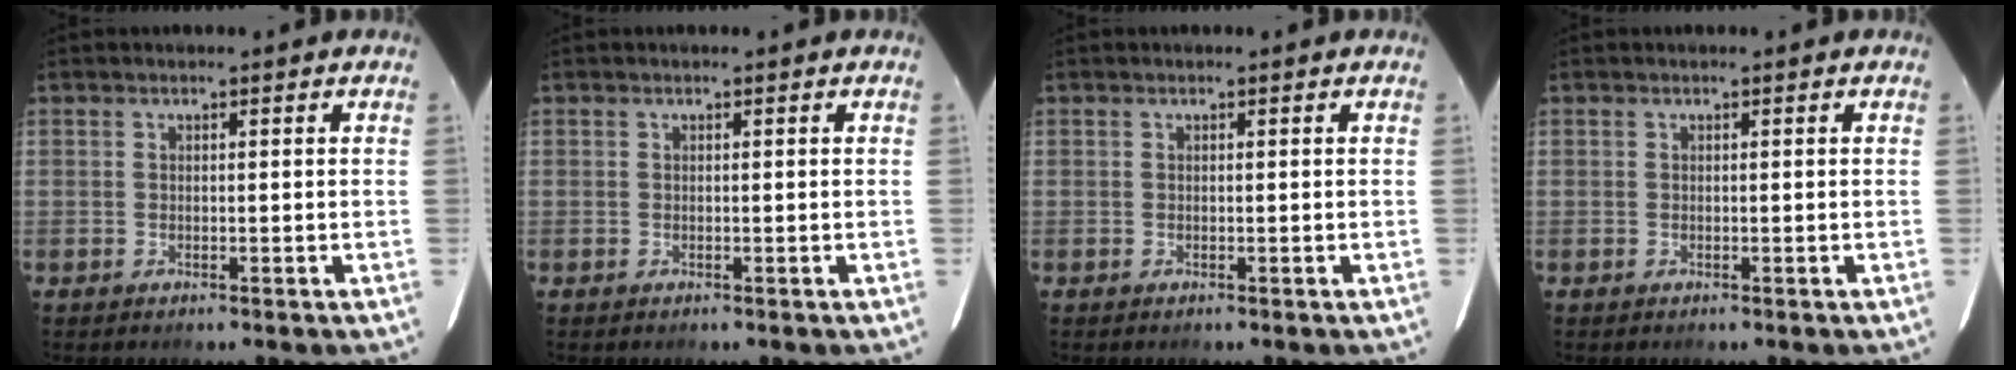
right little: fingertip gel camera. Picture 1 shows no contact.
{"total": 0.0}
{"total": 0.0}
{"total": 0.0}